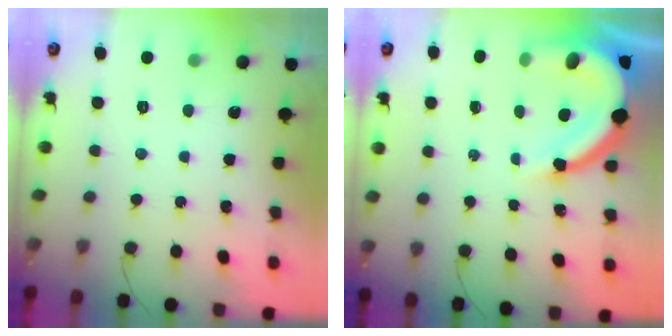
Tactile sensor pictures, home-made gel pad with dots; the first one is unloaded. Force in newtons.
{"total": 12.6, "press": 12.5, "slide": 1.4}